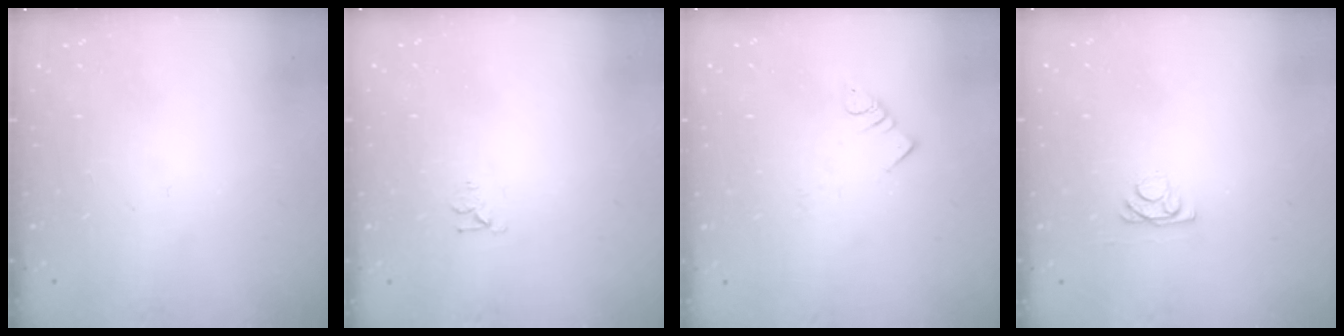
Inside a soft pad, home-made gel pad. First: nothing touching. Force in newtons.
{"total": 3.6, "press": 3.6, "slide": 0.2}
{"total": 3.2, "press": 3.2, "slide": 0.1}
{"total": 3.0, "press": 3.0, "slide": 0.5}